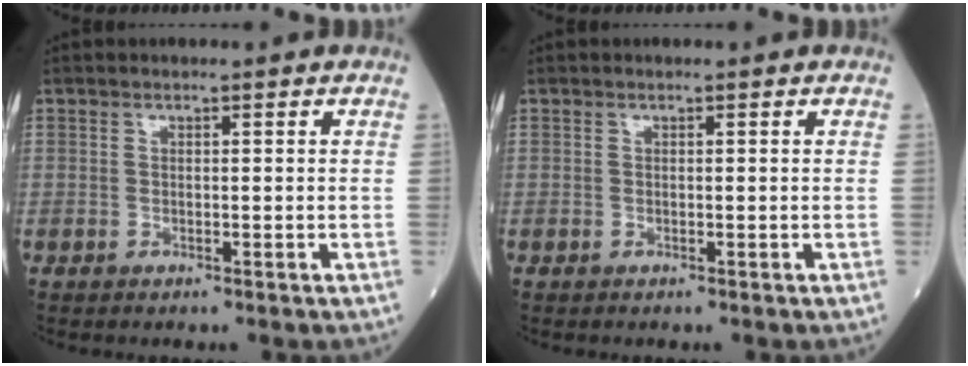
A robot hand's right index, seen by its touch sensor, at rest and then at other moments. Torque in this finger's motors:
{"motor_torque": [0.03, -0.02, 0.00, -0.01]}